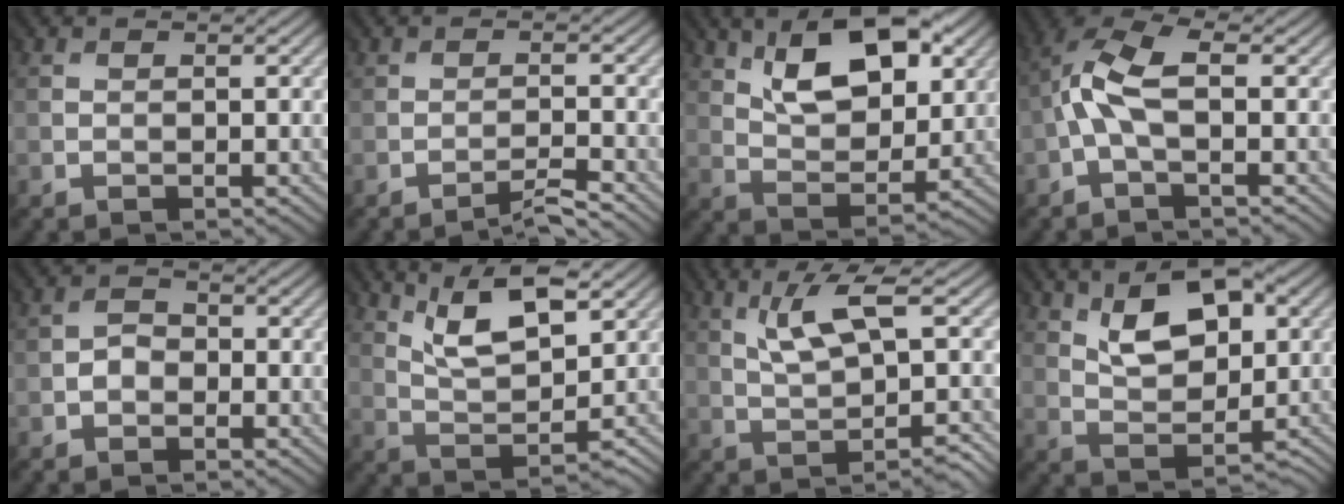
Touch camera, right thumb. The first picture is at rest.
{"total": 2.1, "force": [-2.0, -0.5, -0.3], "torque": [0.013, 0.006, -0.044]}
{"total": 11.3, "force": [6.6, 5.4, 7.4], "torque": [-0.121, 0.002, 0.108]}
{"total": 6.8, "force": [0.3, 3.0, 6.1], "torque": [-0.143, 0.026, -0.005]}
{"total": 1.8, "force": [-0.8, 1.7, 0.0], "torque": [0.002, 0.003, -0.019]}
{"total": 8.2, "force": [5.7, 2.5, 5.3], "torque": [-0.097, 0.007, 0.102]}
{"total": 4.7, "force": [1.7, 0.7, 4.4], "torque": [-0.069, 0.012, 0.033]}
{"total": 7.5, "force": [4.2, 4.0, 4.8], "torque": [-0.078, 0.015, 0.069]}